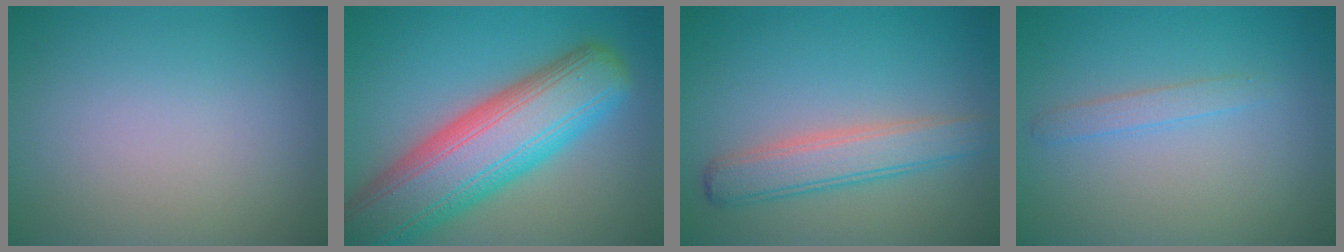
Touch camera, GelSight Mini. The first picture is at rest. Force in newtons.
{"total": 11.9, "press": 11.9, "slide": 0.5}
{"total": 3.9, "press": 3.9, "slide": 0.3}
{"total": 1.3, "press": 1.3, "slide": 0.1}